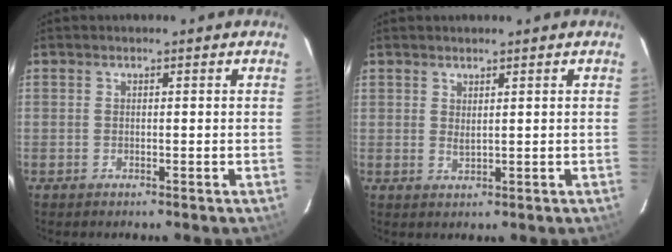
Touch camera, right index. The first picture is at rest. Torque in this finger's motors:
{"motor_torque": [0.13, 0.08, 0.13, 0.01]}